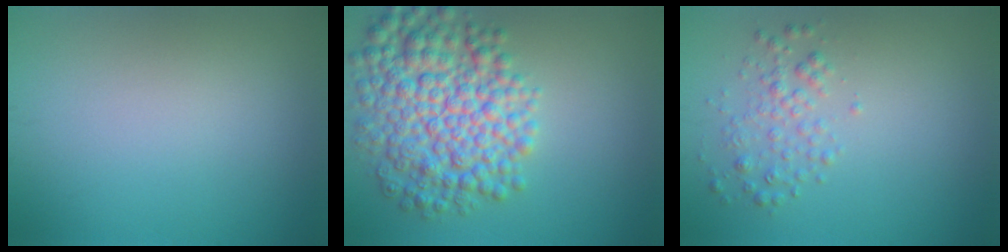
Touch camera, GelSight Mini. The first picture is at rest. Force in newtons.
{"total": 8.8, "press": 8.8, "slide": 0.0}
{"total": 2.0, "press": 2.0, "slide": 0.1}